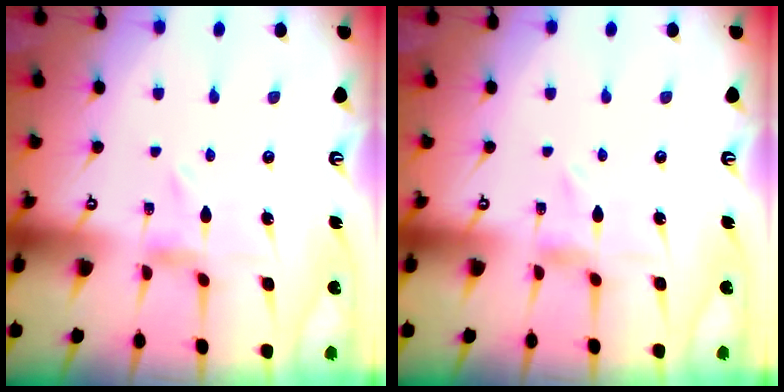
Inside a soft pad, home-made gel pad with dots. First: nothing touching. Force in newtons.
{"total": 1.0, "press": 1.0, "slide": 0.2}